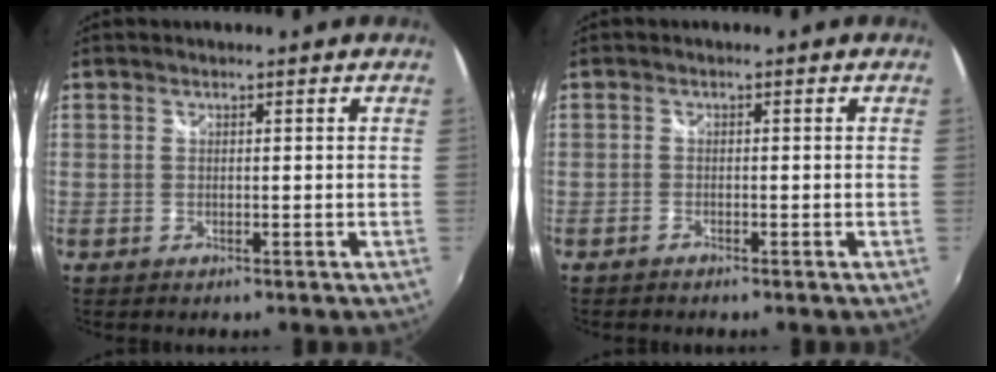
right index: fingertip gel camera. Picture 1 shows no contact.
{"total": 0.9, "force": [-0.8, 0.3, 0.1], "torque": [-0.005, 0.001, -0.017]}